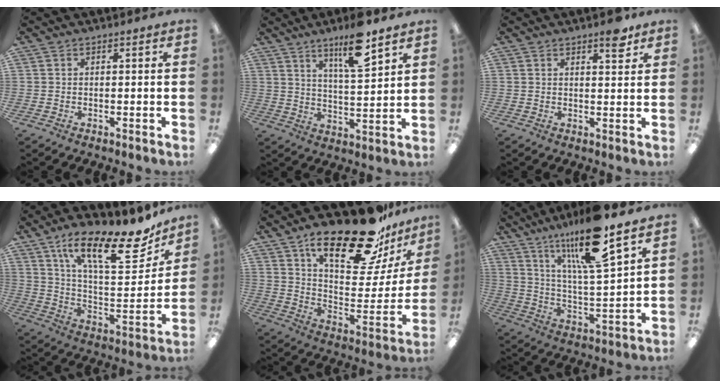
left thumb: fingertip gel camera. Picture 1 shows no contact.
{"total": 11.7, "force": [8.2, 2.7, 7.9], "torque": [-0.117, -0.047, 0.134]}
{"total": 4.8, "force": [3.3, 1.4, 3.1], "torque": [-0.037, -0.016, 0.051]}
{"total": 21.3, "force": [14.0, 6.6, 14.7], "torque": [-0.229, -0.089, 0.230]}
{"total": 26.5, "force": [18.8, 8.7, 16.5], "torque": [-0.243, -0.119, 0.309]}
{"total": 18.6, "force": [14.1, 2.5, 11.9], "torque": [-0.209, -0.083, 0.228]}